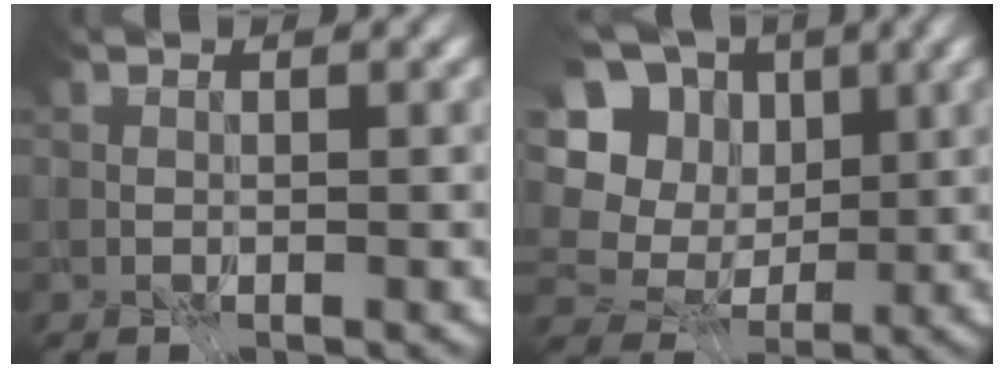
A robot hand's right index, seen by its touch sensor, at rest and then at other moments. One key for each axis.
{"total": 10.2, "fx": 0.8, "fy": 8.7, "fz": 5.3, "tx": -0.134, "ty": 0.019, "tz": 0.011}